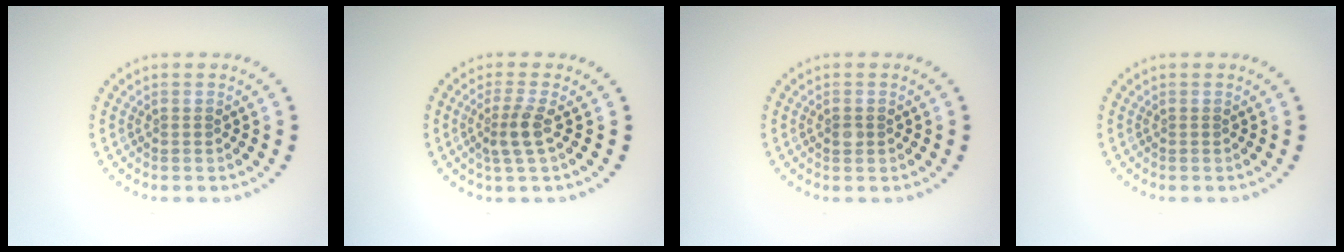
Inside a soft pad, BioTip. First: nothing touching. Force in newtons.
{"total": 2.2, "press": 1.8, "slide": 1.4}
{"total": 1.0, "press": 1.0, "slide": 0.1}
{"total": 0.0}